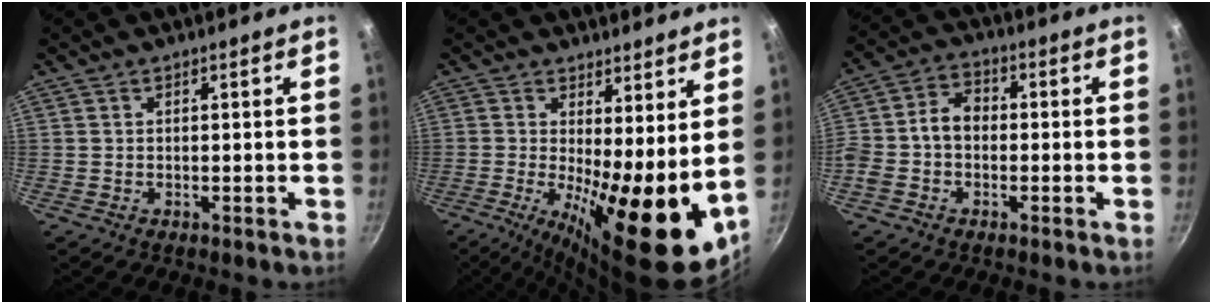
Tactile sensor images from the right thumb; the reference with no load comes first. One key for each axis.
{"total": 16.5, "fx": 0.1, "fy": 5.6, "fz": 15.5, "tx": -0.221, "ty": -0.022, "tz": 0.005}
{"total": 7.2, "fx": -1.3, "fy": 5.3, "fz": 4.6, "tx": -0.079, "ty": 0.031, "tz": -0.041}